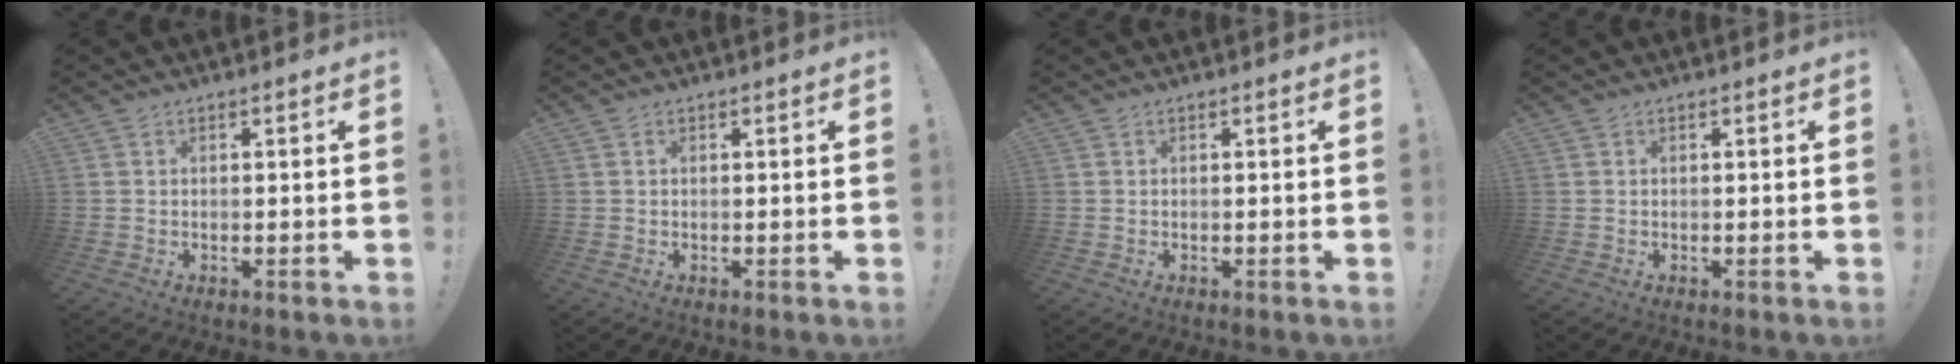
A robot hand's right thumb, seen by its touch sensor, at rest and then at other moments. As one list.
[{"total": 0.0}, {"total": 0.0}, {"total": 0.0}]